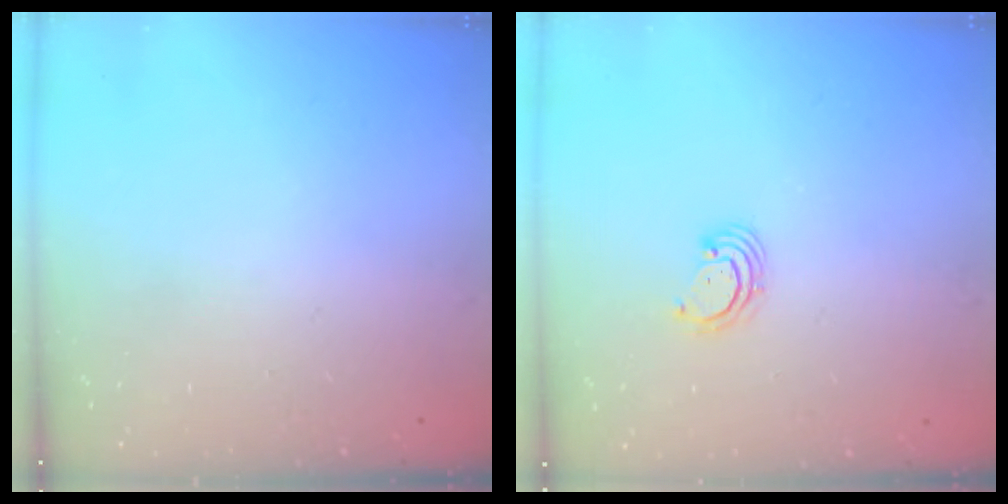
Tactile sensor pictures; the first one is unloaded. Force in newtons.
{"total": 2.8, "press": 2.8, "slide": 0.3}